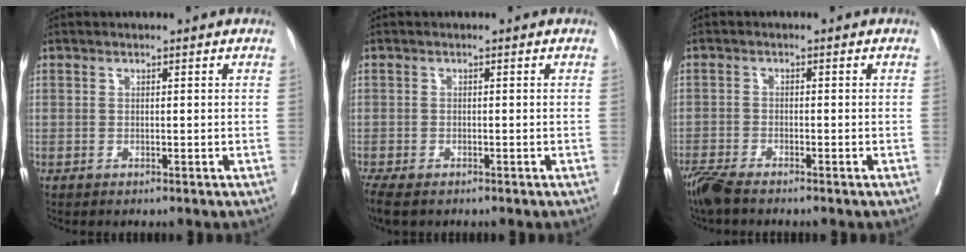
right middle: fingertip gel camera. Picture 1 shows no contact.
{"total": 5.3, "force": [-3.9, 2.2, 2.9], "torque": [-0.058, -0.015, -0.065]}
{"total": 3.9, "force": [-3.3, 0.4, 2.0], "torque": [-0.043, -0.012, -0.062]}